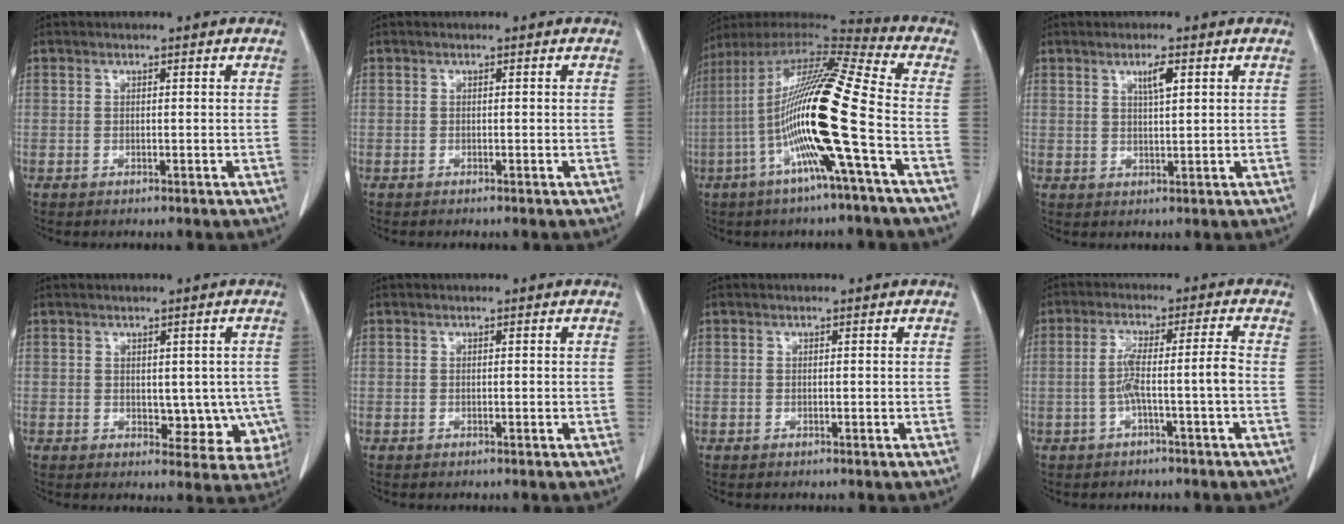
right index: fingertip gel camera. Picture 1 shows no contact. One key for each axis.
{"total": 0.0}
{"total": 19.9, "fx": -4.5, "fy": -0.3, "fz": 19.4, "tx": -0.376, "ty": -0.003, "tz": -0.097}
{"total": 2.9, "fx": 1.4, "fy": 0.4, "fz": 2.5, "tx": -0.044, "ty": -0.001, "tz": 0.024}
{"total": 6.7, "fx": -0.5, "fy": 4.2, "fz": 5.2, "tx": -0.036, "ty": 0.003, "tz": 0.006}
{"total": 0.0}
{"total": 0.0}
{"total": 5.3, "fx": -1.5, "fy": -0.8, "fz": 5.0, "tx": -0.097, "ty": 0.019, "tz": -0.022}